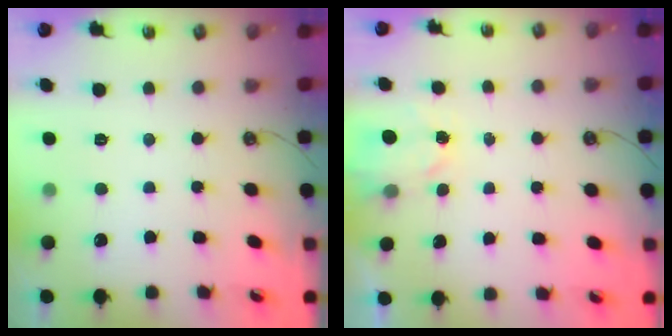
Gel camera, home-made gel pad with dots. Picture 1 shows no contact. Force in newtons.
{"total": 2.1, "press": 2.1, "slide": 0.4}